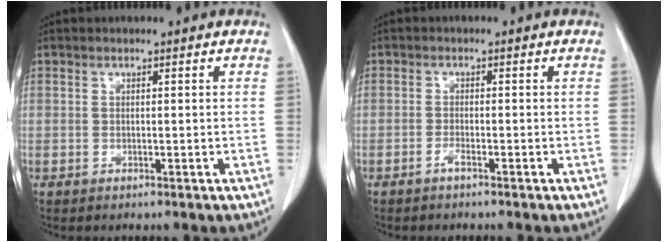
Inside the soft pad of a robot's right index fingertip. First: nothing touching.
{"total": 1.1, "force": [-0.9, 0.0, 0.6], "torque": [-0.015, 0.001, -0.018]}